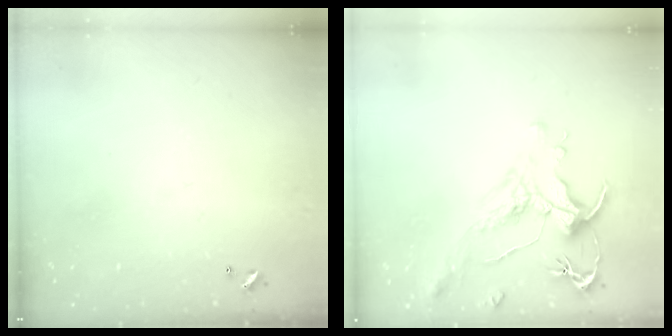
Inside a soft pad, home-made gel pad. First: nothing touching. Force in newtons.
{"total": 1.7, "press": 1.1, "slide": 1.3}